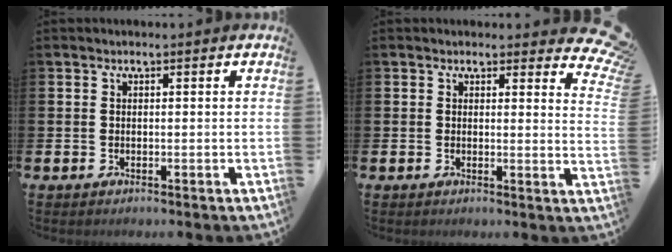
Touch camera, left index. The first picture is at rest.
{"total": 2.6, "force": [2.3, 1.1, 0.5], "torque": [0.007, -0.017, 0.034]}